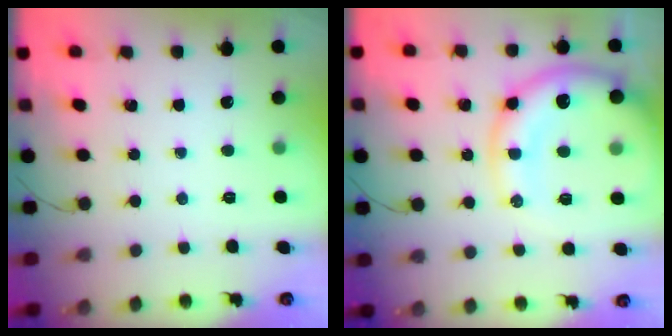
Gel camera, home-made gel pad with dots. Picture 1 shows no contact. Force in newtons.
{"total": 15.9, "press": 15.5, "slide": 3.2}